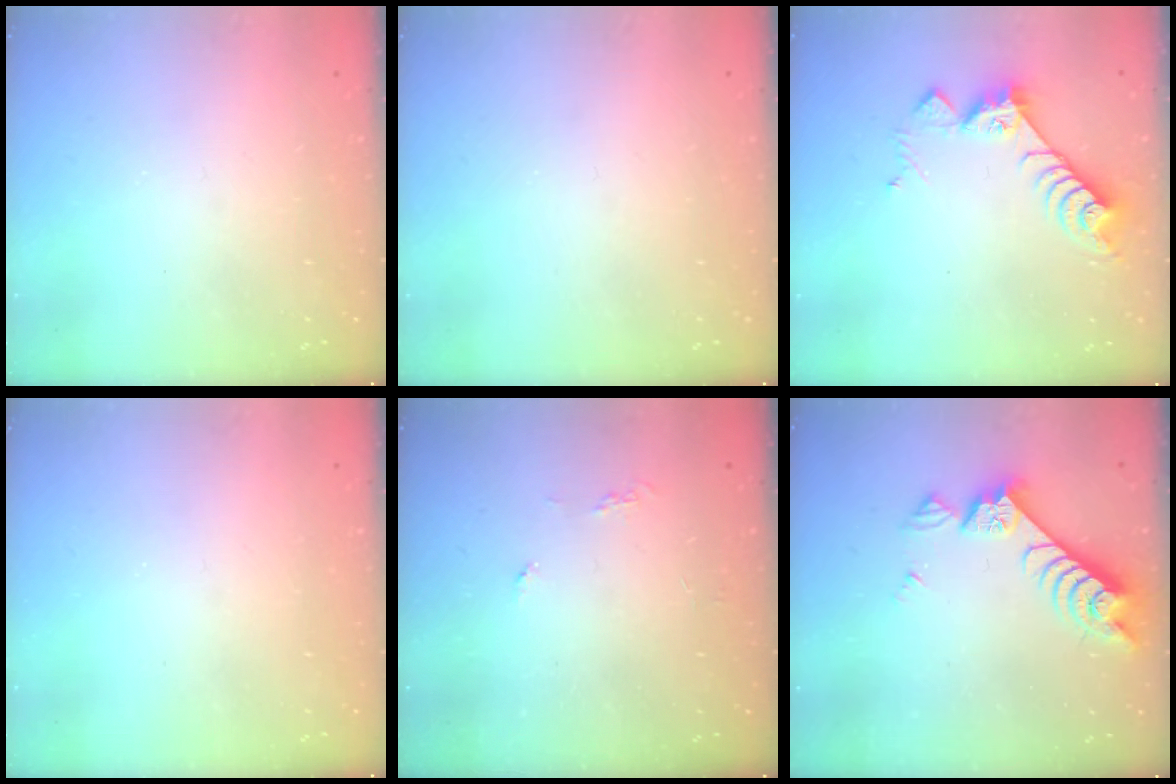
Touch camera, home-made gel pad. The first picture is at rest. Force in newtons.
{"total": 0.0}
{"total": 9.3, "press": 9.3, "slide": 0.8}
{"total": 0.0}
{"total": 3.7, "press": 3.6, "slide": 0.7}
{"total": 7.8, "press": 7.7, "slide": 1.2}